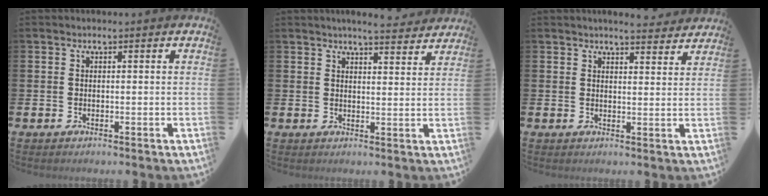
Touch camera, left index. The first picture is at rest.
{"total": 4.5, "force": [4.4, 0.1, 1.0], "torque": [-0.019, -0.024, 0.078]}
{"total": 3.8, "force": [3.8, 0.2, 0.4], "torque": [-0.007, -0.022, 0.067]}